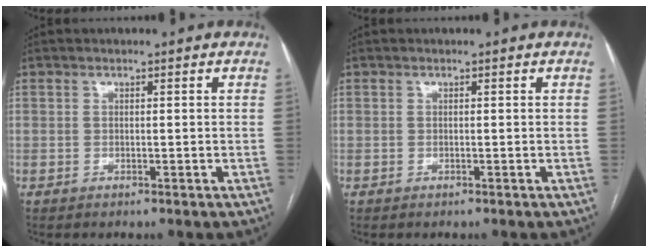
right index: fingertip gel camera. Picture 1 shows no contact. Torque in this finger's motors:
{"motor_torque": [0.30, 0.07, -0.01, 0.01]}